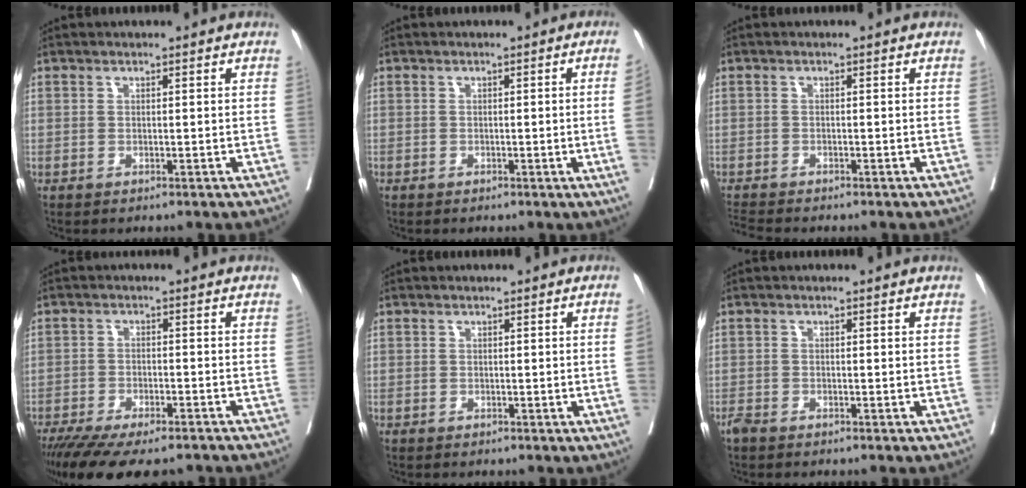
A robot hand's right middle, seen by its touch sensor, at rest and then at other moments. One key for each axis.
{"total": 3.1, "fx": -0.5, "fy": -1.2, "fz": 2.9, "tx": -0.036, "ty": -0.005, "tz": -0.006}
{"total": 2.7, "fx": -2.6, "fy": -0.2, "fz": 0.4, "tx": -0.010, "ty": -0.014, "tz": -0.048}
{"total": 13.2, "fx": -10.9, "fy": 4.1, "fz": 6.3, "tx": -0.113, "ty": -0.014, "tz": -0.162}
{"total": 1.4, "fx": -0.3, "fy": -0.5, "fz": 1.2, "tx": -0.013, "ty": -0.001, "tz": -0.005}
{"total": 1.4, "fx": -1.2, "fy": 0.3, "fz": 0.6, "tx": -0.020, "ty": -0.004, "tz": -0.026}